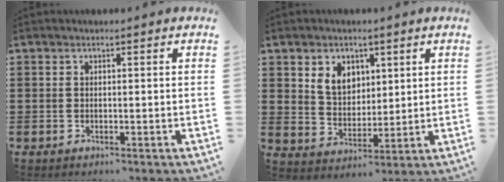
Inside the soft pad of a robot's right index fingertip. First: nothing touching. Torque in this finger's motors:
{"motor_torque": [0.75, 0.56, 0.22, 0.10]}